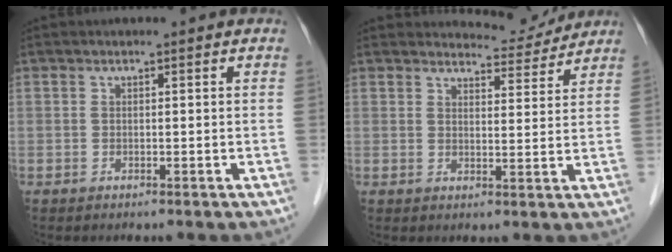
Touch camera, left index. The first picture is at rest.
{"total": 5.4, "force": [5.3, 0.8, -0.5], "torque": [0.002, -0.008, 0.065]}